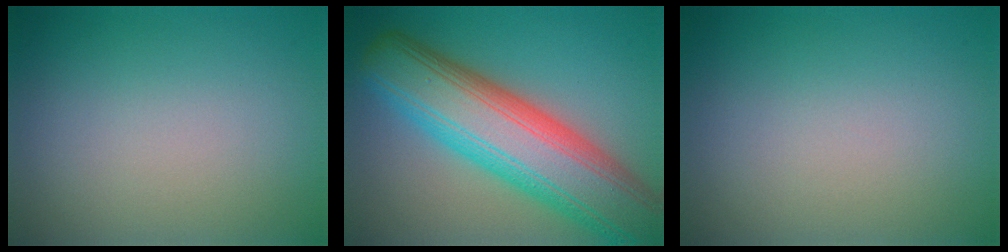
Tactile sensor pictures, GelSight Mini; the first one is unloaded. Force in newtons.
{"total": 12.1, "press": 12.1, "slide": 0.7}
{"total": 0.0}